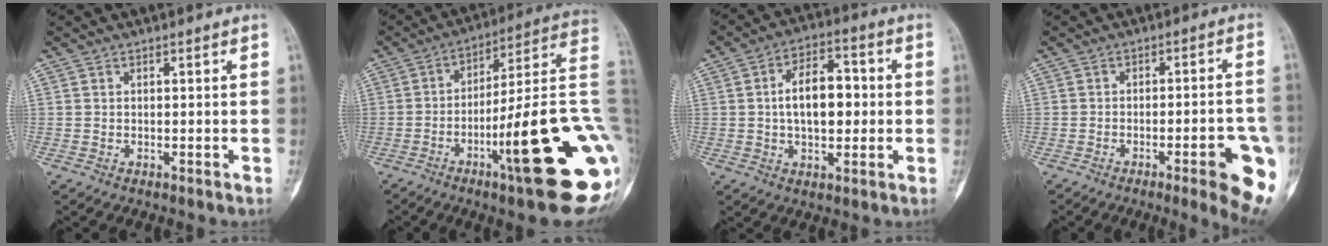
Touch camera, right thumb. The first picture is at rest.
{"total": 24.7, "force": [-7.2, 3.8, 23.3], "torque": [-0.262, 0.026, -0.103]}
{"total": 11.0, "force": [0.4, 6.3, 9.0], "torque": [-0.125, 0.018, 0.003]}
{"total": 11.5, "force": [-4.8, 2.2, 10.2], "torque": [-0.118, 0.016, -0.054]}